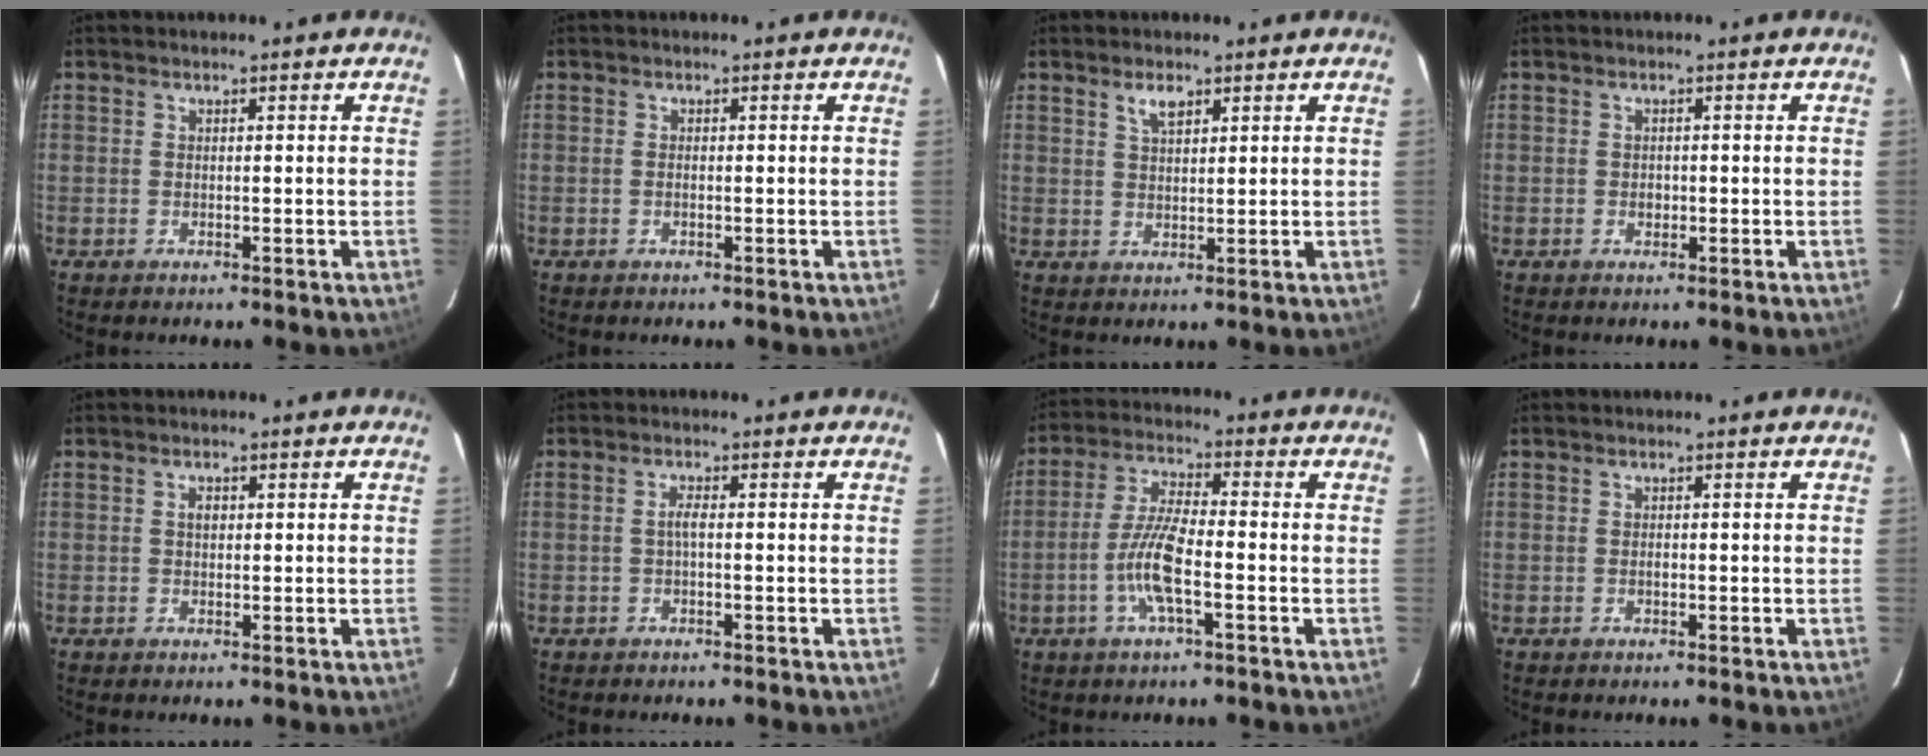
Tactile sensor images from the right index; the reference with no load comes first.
{"total": 0.6, "force": [-0.2, 0.1, 0.5], "torque": [-0.012, 0.000, -0.004]}
{"total": 3.0, "force": [1.9, 1.3, 2.0], "torque": [-0.036, 0.004, 0.037]}
{"total": 1.2, "force": [-0.3, 1.0, 0.4], "torque": [-0.006, 0.001, -0.002]}
{"total": 1.3, "force": [0.2, 1.0, 0.8], "torque": [-0.014, 0.005, 0.003]}
{"total": 1.5, "force": [-0.3, 0.1, 1.5], "torque": [-0.029, 0.004, -0.007]}
{"total": 8.4, "force": [-2.9, 1.5, 7.8], "torque": [-0.163, 0.000, -0.060]}
{"total": 0.5, "force": [-0.2, 0.4, 0.2], "torque": [-0.004, 0.000, -0.002]}